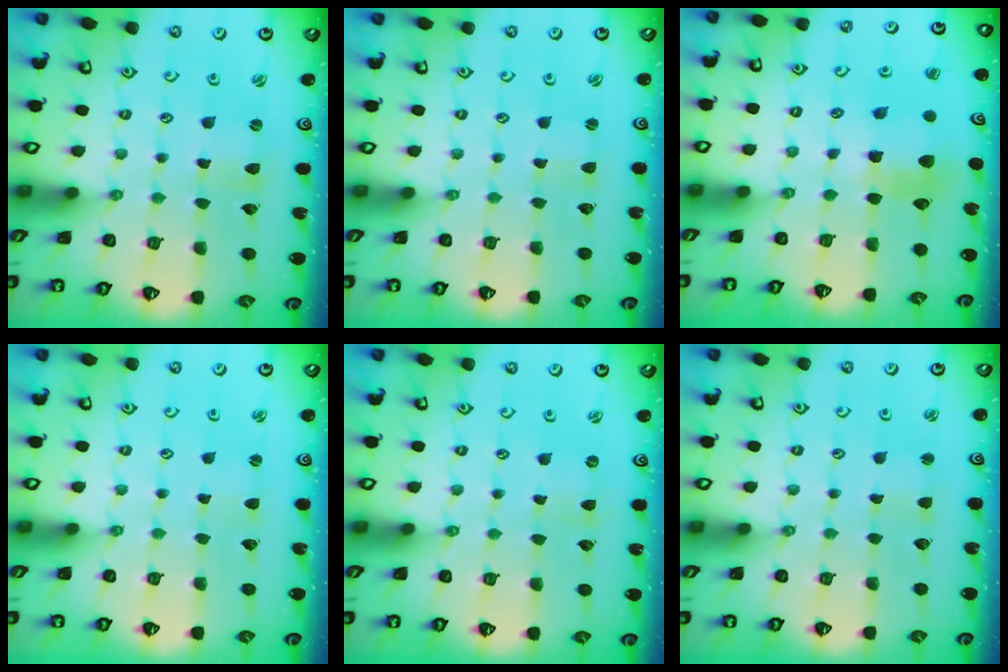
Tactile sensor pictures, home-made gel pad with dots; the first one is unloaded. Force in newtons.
{"total": 0.0}
{"total": 8.6, "press": 8.5, "slide": 0.5}
{"total": 0.8, "press": 0.8, "slide": 0.1}
{"total": 0.0}
{"total": 2.3, "press": 2.3, "slide": 0.3}